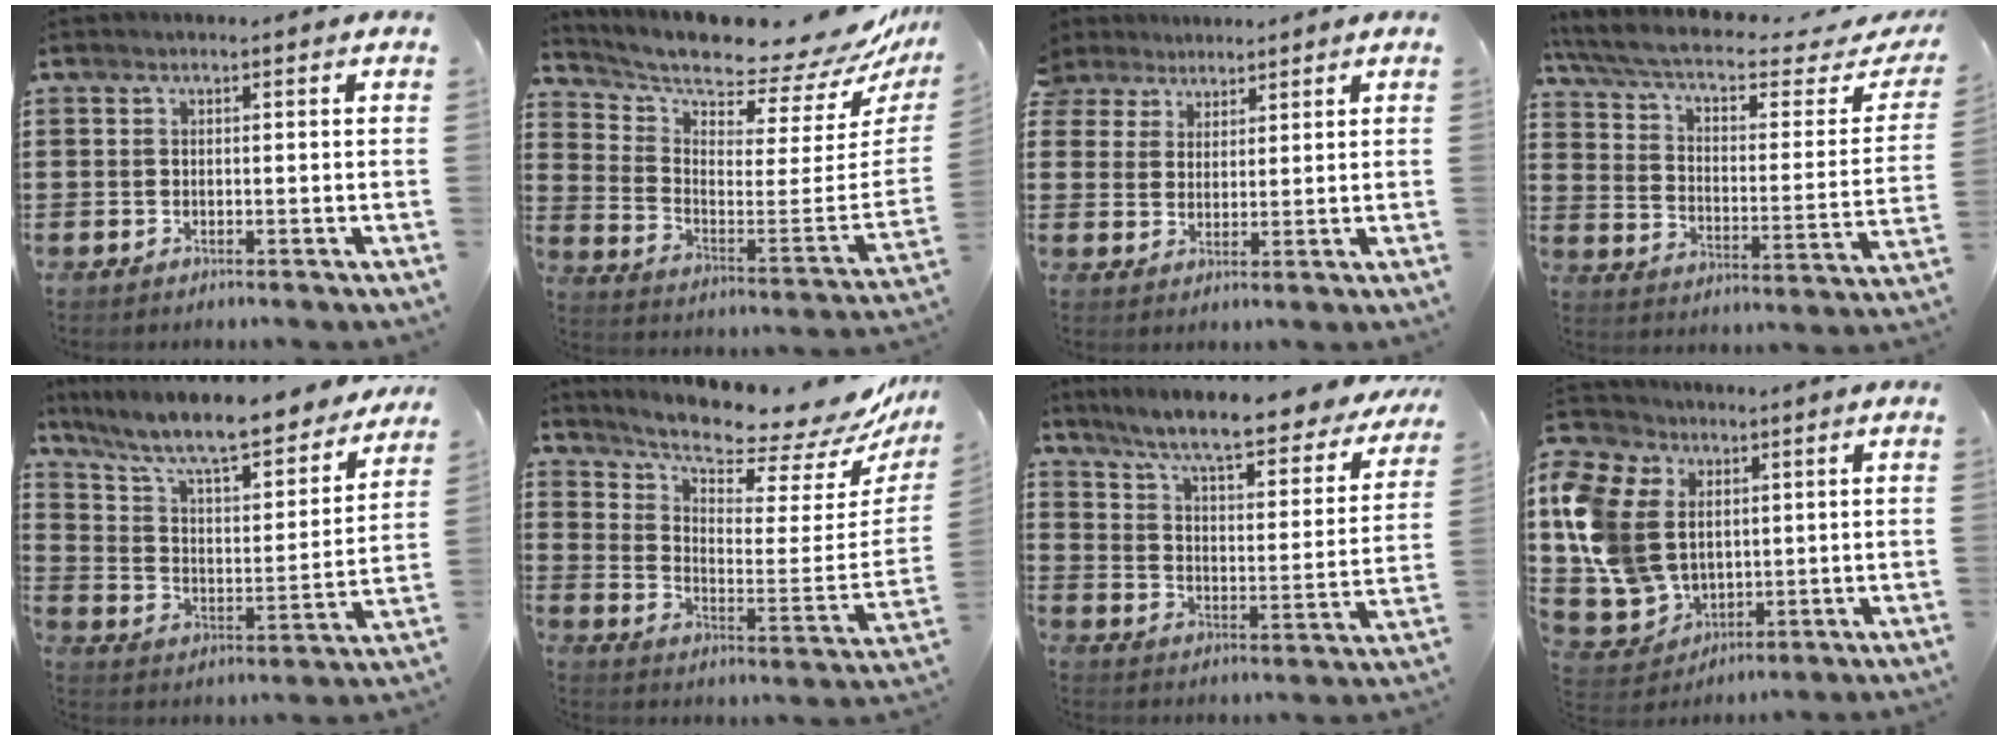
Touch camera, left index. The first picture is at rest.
{"total": 7.5, "force": [6.9, 0.1, 2.9], "torque": [-0.067, -0.089, 0.108]}
{"total": 3.7, "force": [2.9, 2.3, -0.2], "torque": [-0.014, 0.005, 0.053]}
{"total": 6.9, "force": [5.2, 1.1, 4.4], "torque": [-0.107, -0.038, 0.084]}
{"total": 9.3, "force": [8.1, 0.7, 4.5], "torque": [-0.122, -0.058, 0.134]}
{"total": 8.0, "force": [7.3, 0.8, 3.2], "torque": [-0.083, -0.072, 0.119]}
{"total": 8.0, "force": [6.8, -0.1, 4.1], "torque": [-0.106, -0.048, 0.109]}
{"total": 13.4, "force": [2.7, 10.4, 8.0], "torque": [-0.239, 0.000, 0.047]}